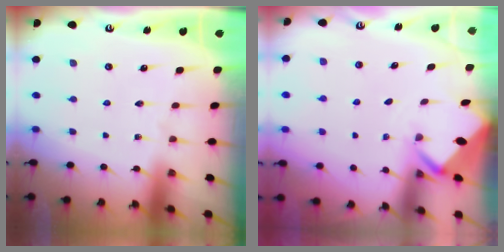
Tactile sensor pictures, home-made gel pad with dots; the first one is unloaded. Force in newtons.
{"total": 2.1, "press": 2.1, "slide": 0.0}